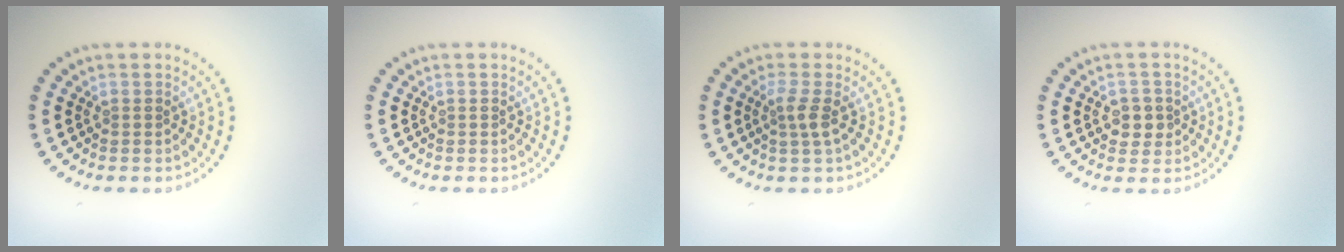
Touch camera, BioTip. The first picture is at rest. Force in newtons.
{"total": 0.0}
{"total": 1.8, "press": 1.3, "slide": 1.2}
{"total": 2.1, "press": 2.1, "slide": 0.4}